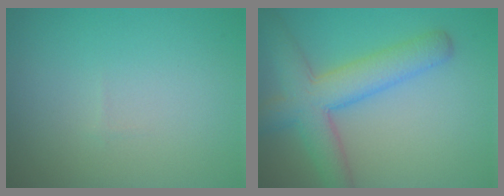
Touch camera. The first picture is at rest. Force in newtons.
{"total": 6.3, "press": 6.3, "slide": 0.3}